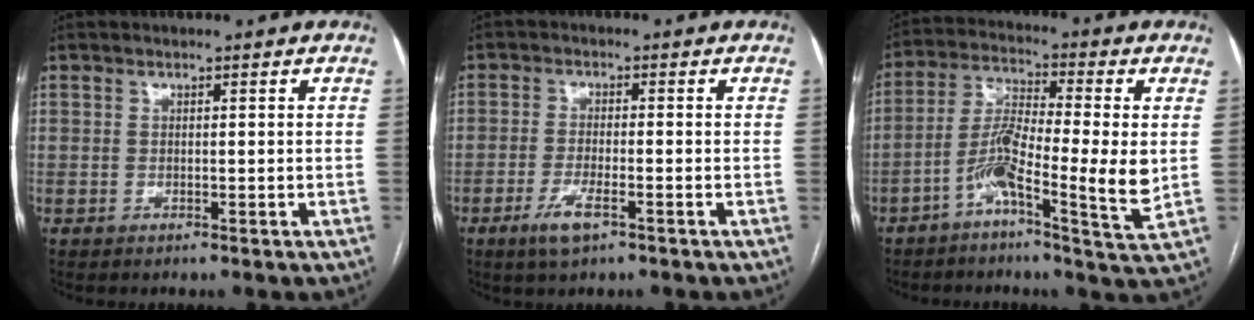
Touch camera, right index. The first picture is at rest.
{"total": 4.5, "force": [-2.6, 0.9, 3.5], "torque": [-0.077, -0.005, -0.045]}
{"total": 11.0, "force": [-2.5, 1.0, 10.6], "torque": [-0.203, 0.002, -0.056]}